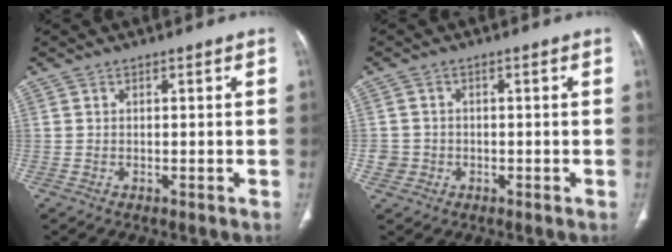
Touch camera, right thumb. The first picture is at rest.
{"total": 2.8, "force": [-0.7, 2.7, 0.3], "torque": [0.007, 0.010, -0.014]}